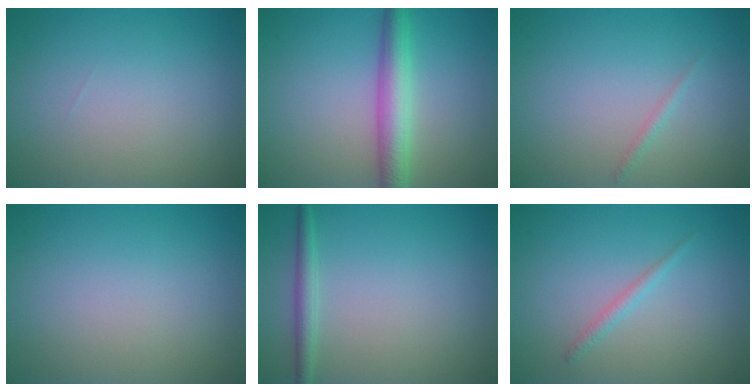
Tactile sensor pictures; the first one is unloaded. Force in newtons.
{"total": 4.2, "press": 4.2, "slide": 0.0}
{"total": 0.7, "press": 0.7, "slide": 0.0}
{"total": 0.0}
{"total": 1.7, "press": 1.7, "slide": 0.0}
{"total": 1.0, "press": 1.0, "slide": 0.1}